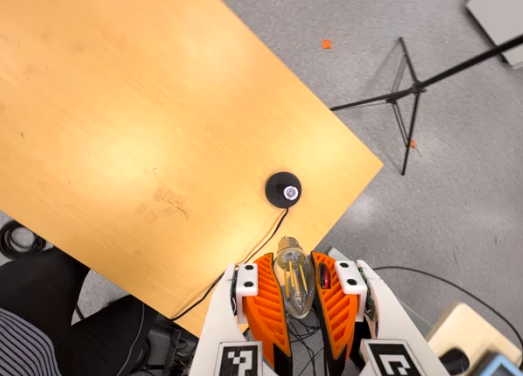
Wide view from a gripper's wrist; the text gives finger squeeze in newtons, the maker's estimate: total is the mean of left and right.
{"total": 21.3, "left": 25.8, "right": 16.9}